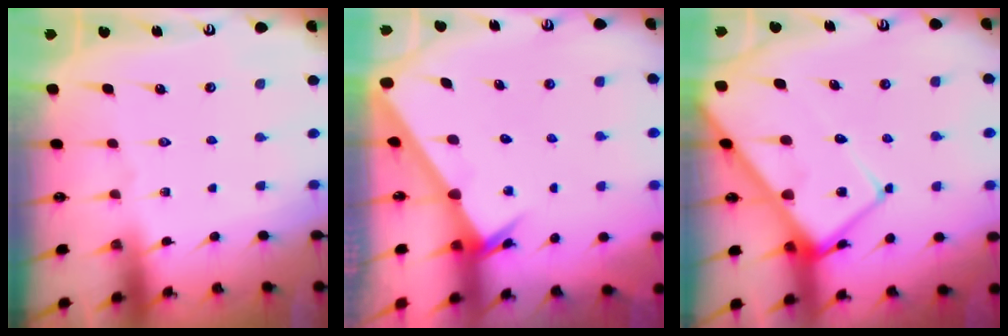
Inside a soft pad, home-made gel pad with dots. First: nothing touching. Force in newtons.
{"total": 2.7, "press": 2.7, "slide": 0.2}
{"total": 13.2, "press": 13.1, "slide": 1.1}